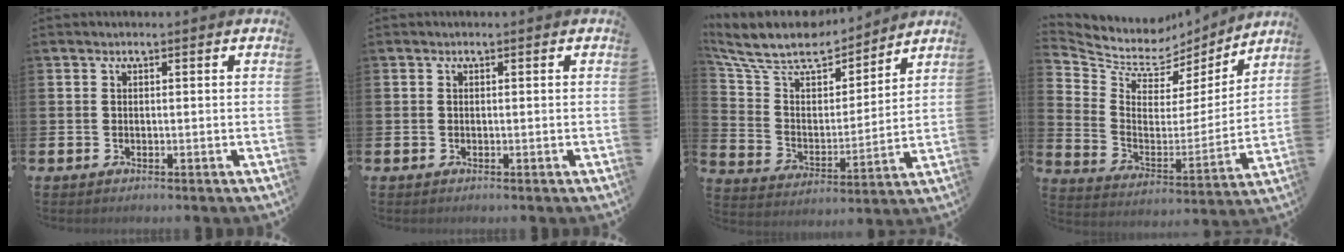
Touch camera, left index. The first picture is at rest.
{"total": 0.0}
{"total": 10.9, "force": [9.7, 3.6, 3.3], "torque": [-0.114, -0.066, 0.167]}
{"total": 7.4, "force": [6.6, 3.1, 1.1], "torque": [-0.068, -0.052, 0.113]}